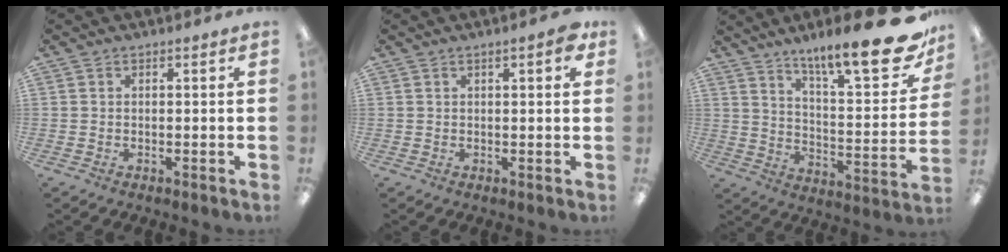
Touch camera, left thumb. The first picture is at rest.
{"total": 3.6, "force": [1.7, 1.0, 3.0], "torque": [-0.044, 0.000, 0.024]}
{"total": 20.5, "force": [14.6, 4.9, 13.6], "torque": [-0.201, -0.101, 0.234]}